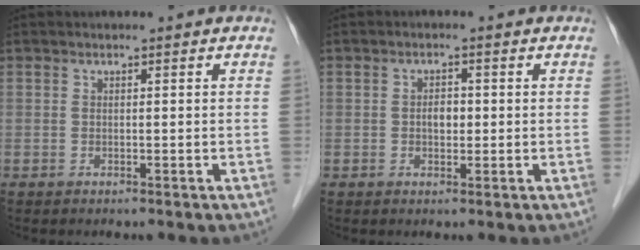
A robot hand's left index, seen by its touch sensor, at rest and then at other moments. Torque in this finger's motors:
{"motor_torque": [0.06, 0.01, 0.01, 0.02]}